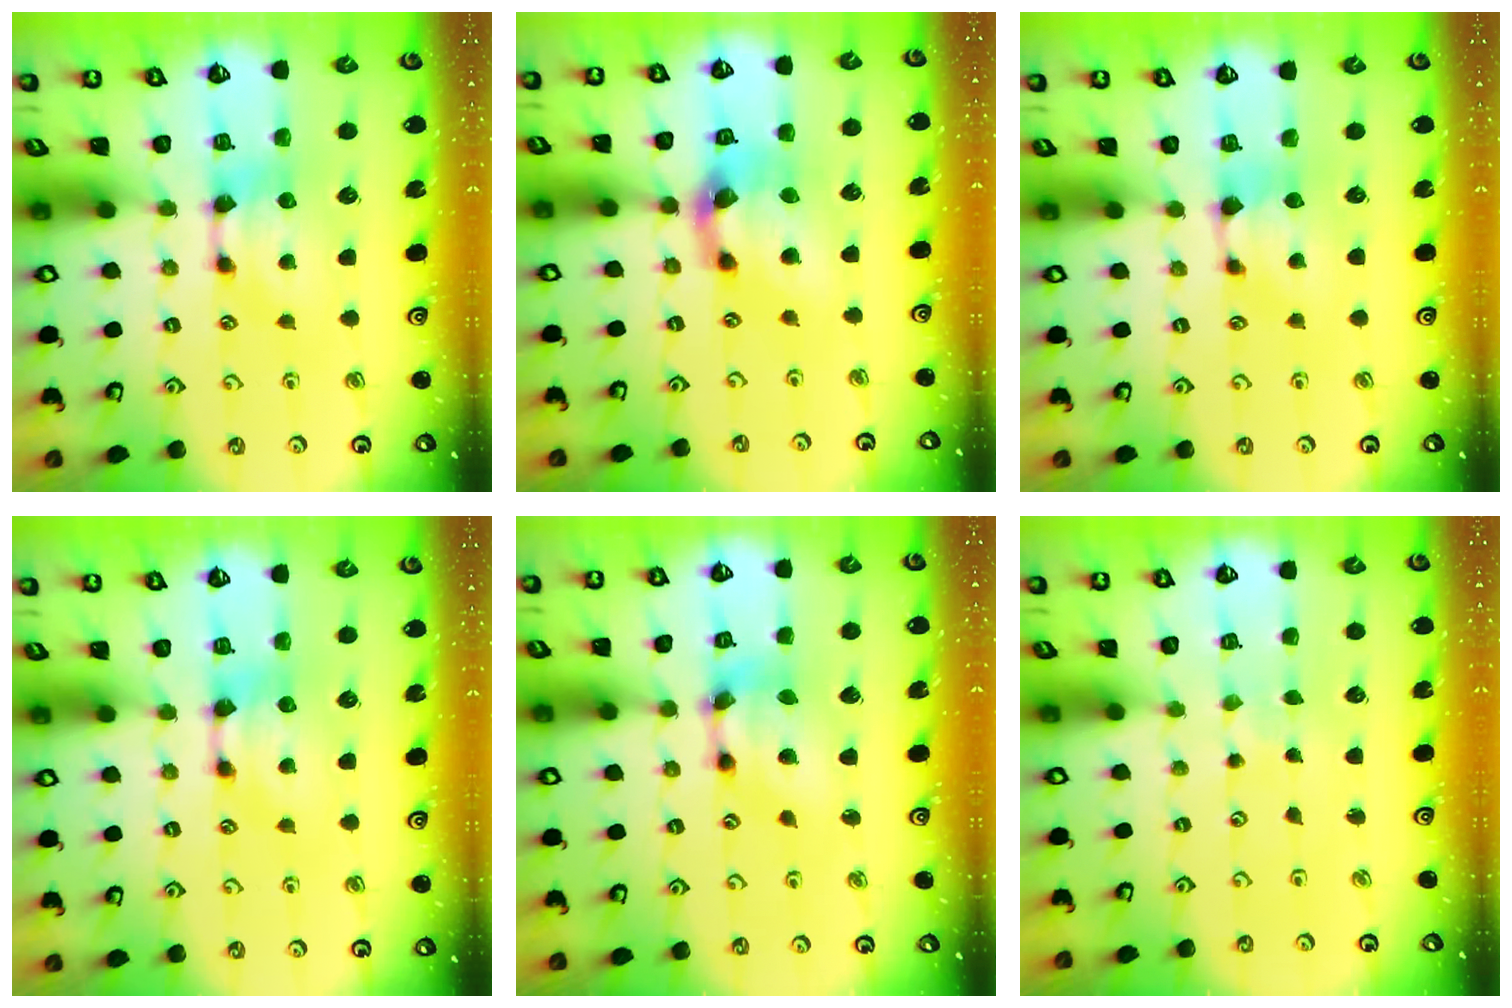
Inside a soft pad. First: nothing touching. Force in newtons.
{"total": 5.2, "press": 4.9, "slide": 1.9}
{"total": 0.9, "press": 0.6, "slide": 0.6}
{"total": 0.0}
{"total": 6.7, "press": 6.4, "slide": 2.2}
{"total": 6.5, "press": 6.5, "slide": 0.4}